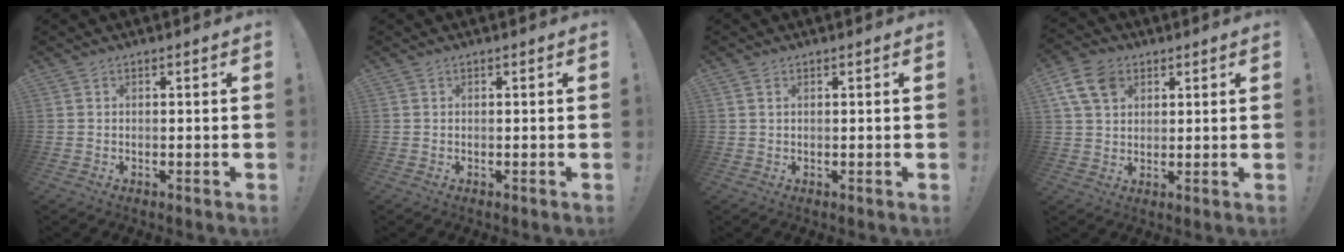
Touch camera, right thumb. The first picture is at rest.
{"total": 0.0}
{"total": 0.9, "force": [0.5, 0.4, 0.6], "torque": [-0.013, 0.001, 0.011]}
{"total": 10.3, "force": [4.7, 7.3, 5.5], "torque": [-0.103, -0.007, 0.093]}